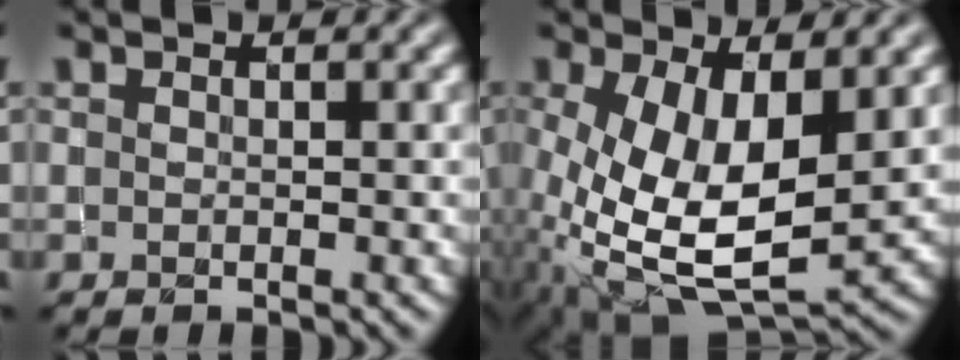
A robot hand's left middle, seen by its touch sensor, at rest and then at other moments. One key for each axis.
{"total": 10.6, "fx": -0.7, "fy": 5.4, "fz": 9.1, "tx": -0.192, "ty": -0.024, "tz": -0.007}